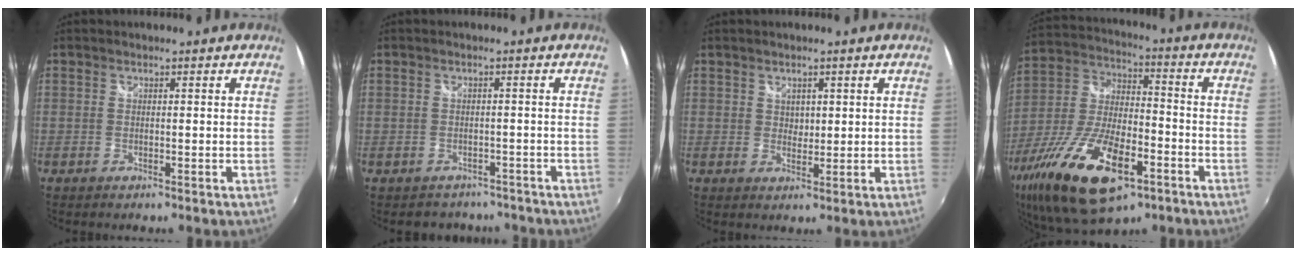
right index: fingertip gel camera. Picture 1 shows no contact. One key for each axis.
{"total": 5.3, "fx": -4.0, "fy": 3.4, "fz": 0.6, "tx": -0.007, "ty": 0.018, "tz": -0.050}
{"total": 2.1, "fx": 1.0, "fy": 1.7, "fz": 0.7, "tx": -0.004, "ty": 0.002, "tz": 0.019}
{"total": 23.9, "fx": -12.0, "fy": 9.9, "fz": 18.2, "tx": -0.378, "ty": -0.053, "tz": -0.204}